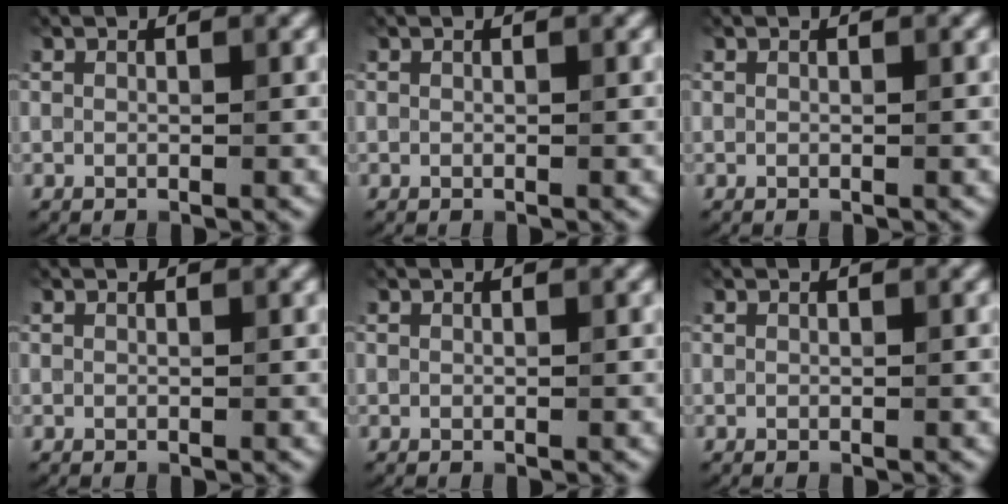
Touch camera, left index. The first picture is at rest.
{"total": 0.0}
{"total": 0.0}
{"total": 0.0}
{"total": 0.0}
{"total": 0.0}